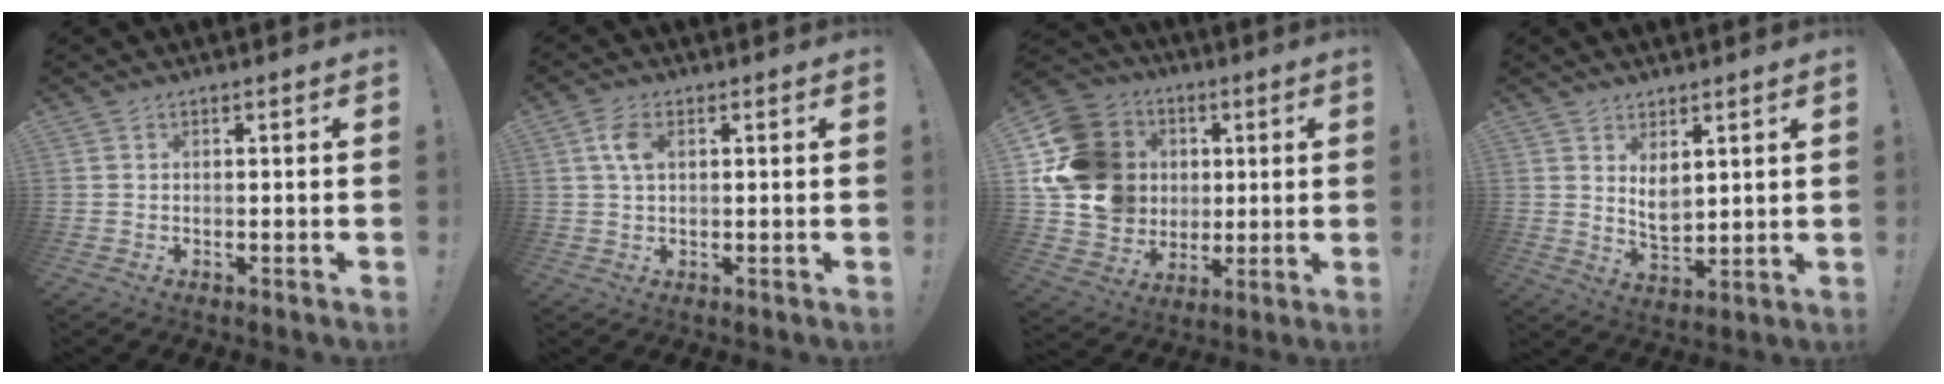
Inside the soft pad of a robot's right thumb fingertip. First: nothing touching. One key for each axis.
{"total": 5.2, "fx": 1.3, "fy": 2.9, "fz": 4.1, "tx": -0.089, "ty": 0.005, "tz": 0.023}
{"total": 20.0, "fx": 3.6, "fy": 17.5, "fz": 9.0, "tx": -0.159, "ty": 0.002, "tz": 0.098}
{"total": 5.9, "fx": 3.3, "fy": 3.1, "fz": 3.7, "tx": -0.065, "ty": -0.024, "tz": 0.059}